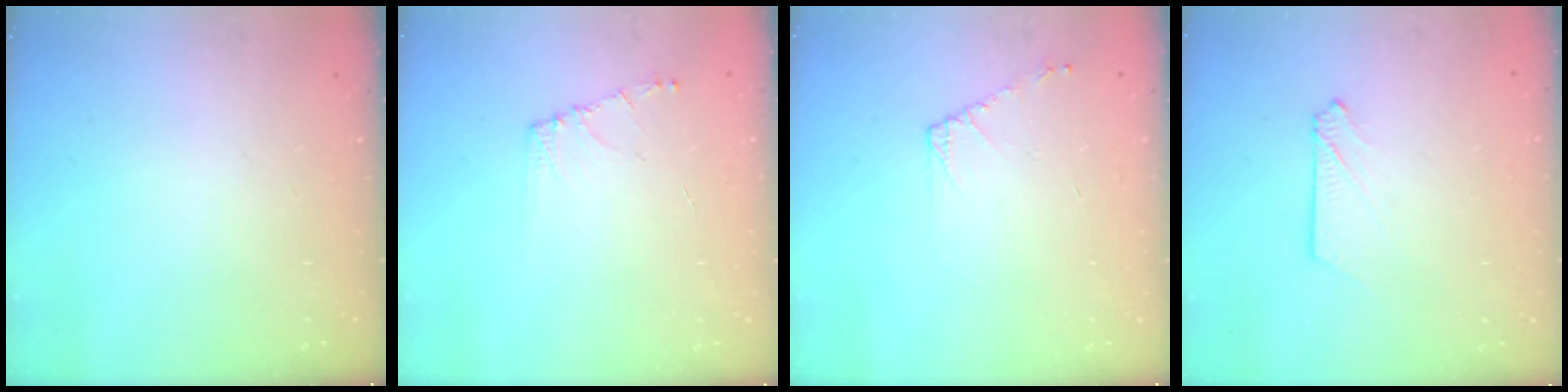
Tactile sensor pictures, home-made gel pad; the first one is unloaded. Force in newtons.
{"total": 5.3, "press": 5.2, "slide": 0.6}
{"total": 4.7, "press": 4.6, "slide": 0.8}
{"total": 2.9, "press": 2.9, "slide": 0.4}